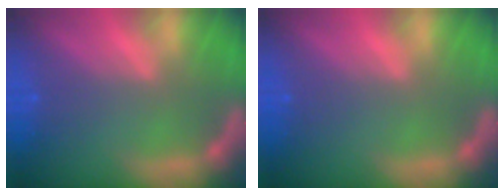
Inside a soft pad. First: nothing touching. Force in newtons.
{"total": 0.0}